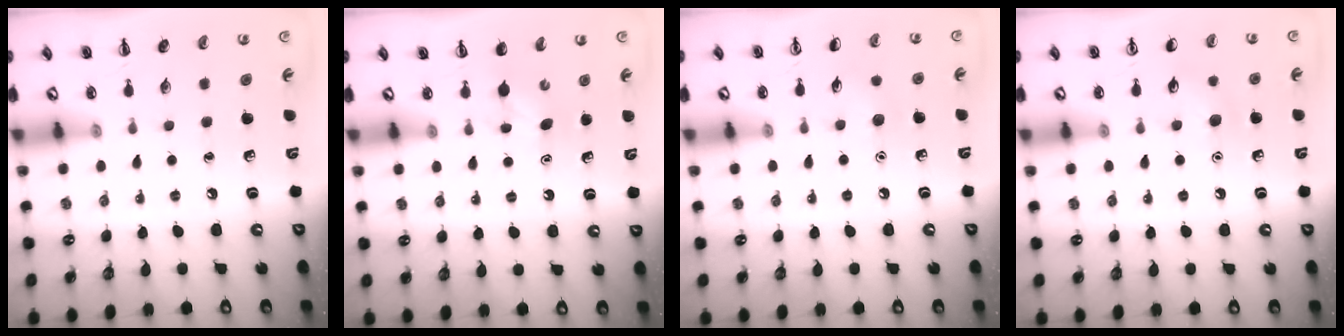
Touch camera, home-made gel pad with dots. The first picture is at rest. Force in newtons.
{"total": 3.1, "press": 3.0, "slide": 0.7}
{"total": 4.4, "press": 4.2, "slide": 1.4}
{"total": 5.4, "press": 5.2, "slide": 1.4}